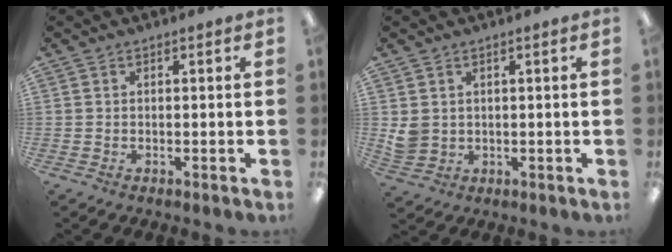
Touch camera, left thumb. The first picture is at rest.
{"total": 3.7, "force": [1.6, 3.1, 1.1], "torque": [-0.019, -0.002, 0.033]}